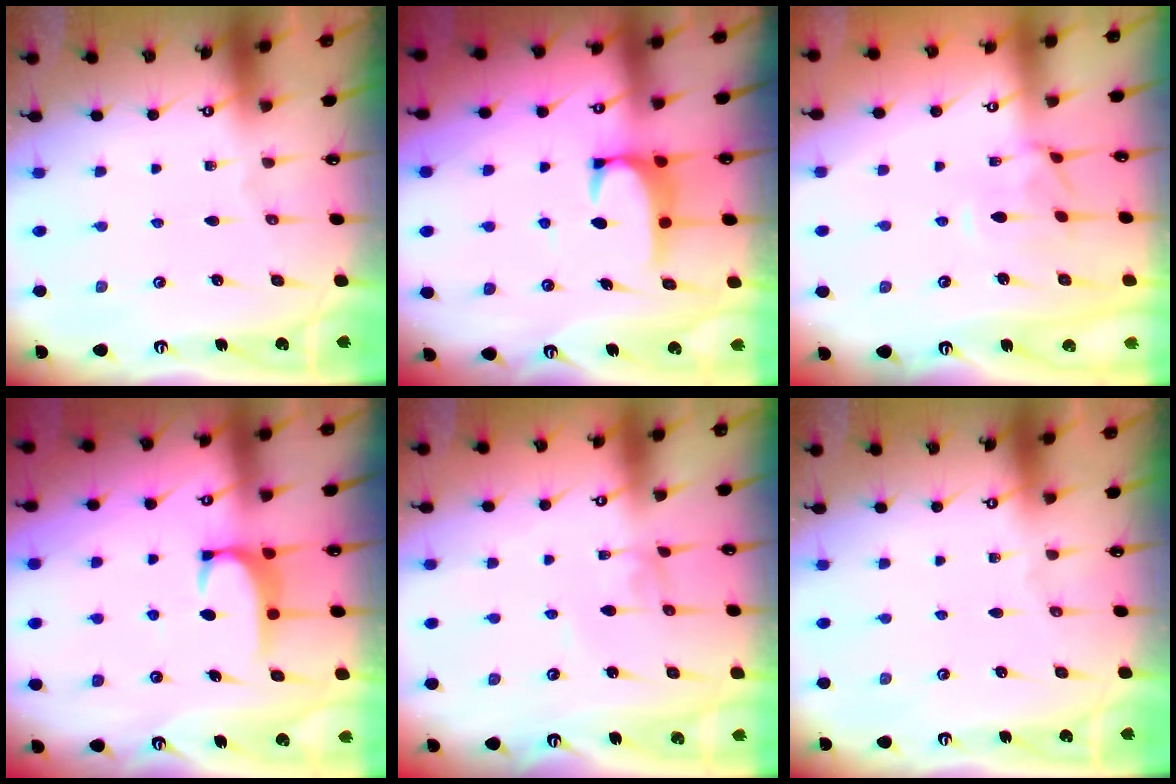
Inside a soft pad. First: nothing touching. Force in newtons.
{"total": 2.9, "press": 2.8, "slide": 0.7}
{"total": 0.6, "press": 0.0, "slide": 0.6}
{"total": 2.2, "press": 2.1, "slide": 0.5}
{"total": 2.8, "press": 2.8, "slide": 0.1}
{"total": 0.0}